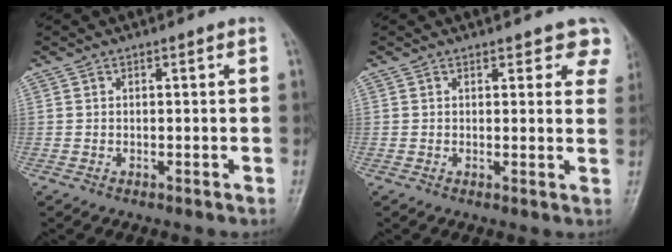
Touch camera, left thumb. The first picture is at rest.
{"total": 5.7, "force": [4.4, 2.7, 2.3], "torque": [0.019, -0.018, 0.036]}